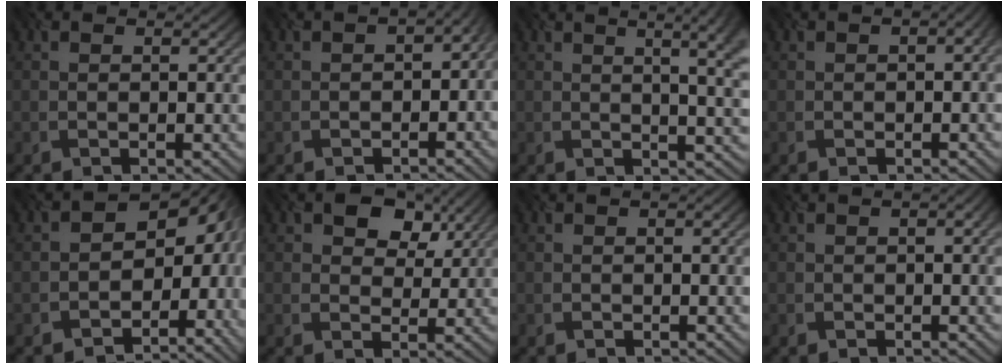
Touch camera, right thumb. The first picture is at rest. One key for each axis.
{"total": 4.2, "fx": -1.6, "fy": 2.2, "fz": 3.1, "tx": -0.026, "ty": -0.005, "tz": -0.006}
{"total": 10.4, "fx": 2.7, "fy": 4.0, "fz": 9.2, "tx": -0.094, "ty": 0.050, "tz": 0.023}
{"total": 2.4, "fx": -0.1, "fy": 1.1, "fz": 2.1, "tx": -0.023, "ty": 0.007, "tz": -0.005}
{"total": 9.7, "fx": -3.0, "fy": 6.4, "fz": 6.5, "tx": -0.074, "ty": -0.013, "tz": -0.046}
{"total": 5.0, "fx": 2.6, "fy": 3.3, "fz": 2.7, "tx": -0.039, "ty": -0.002, "tz": 0.040}
{"total": 0.9, "fx": 0.1, "fy": 0.3, "fz": 0.8, "tx": -0.011, "ty": -0.001, "tz": -0.004}
{"total": 2.1, "fx": 0.2, "fy": 0.8, "fz": 2.0, "tx": -0.018, "ty": 0.002, "tz": -0.003}